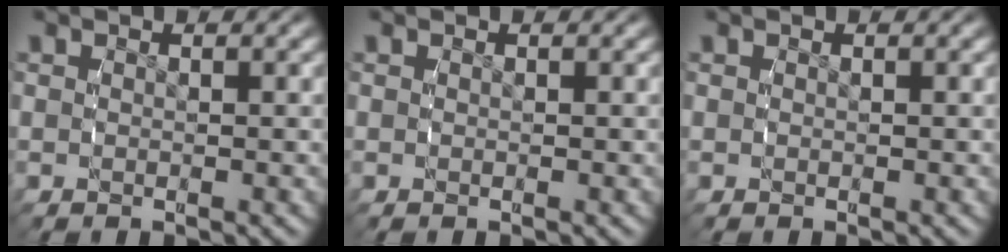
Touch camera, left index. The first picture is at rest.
{"total": 0.0}
{"total": 0.0}